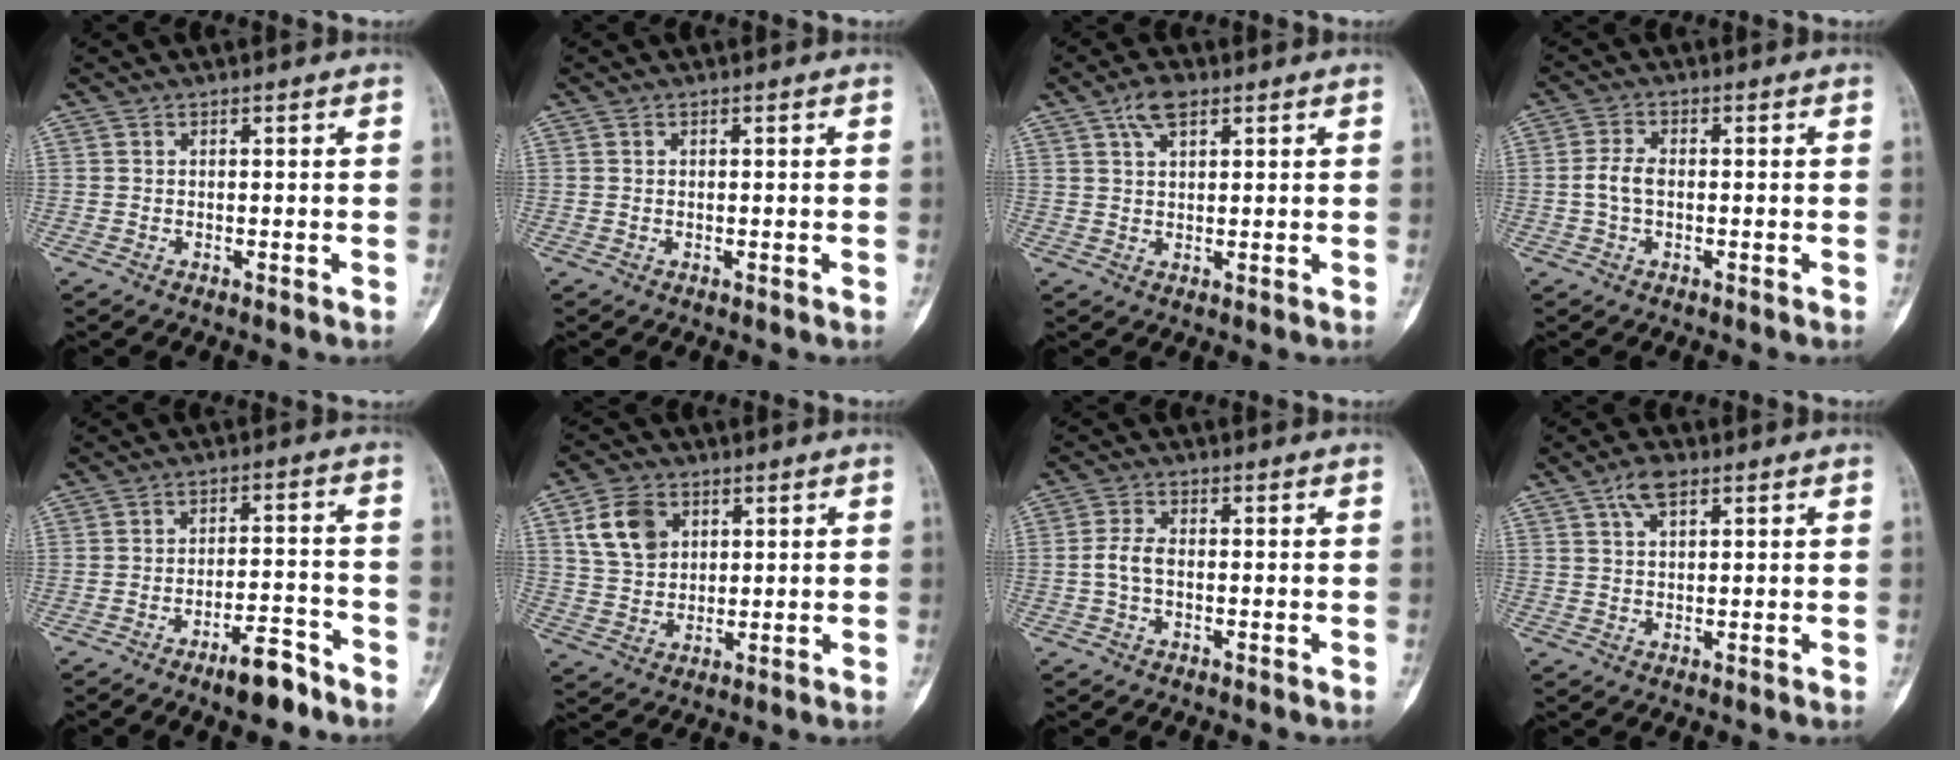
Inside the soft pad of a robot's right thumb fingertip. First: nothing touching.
{"total": 0.0}
{"total": 4.7, "force": [2.7, 2.2, 3.2], "torque": [-0.054, -0.001, 0.050]}
{"total": 3.7, "force": [-0.4, 2.3, 3.0], "torque": [-0.064, 0.010, -0.012]}
{"total": 7.4, "force": [-5.4, 2.2, 4.6], "torque": [-0.067, 0.041, -0.083]}
{"total": 8.8, "force": [3.4, 6.4, 4.9], "torque": [-0.071, -0.009, 0.071]}
{"total": 3.4, "force": [-0.6, 1.9, 2.8], "torque": [-0.061, 0.009, -0.016]}
{"total": 4.4, "force": [2.4, 2.0, 3.0], "torque": [-0.052, 0.001, 0.045]}